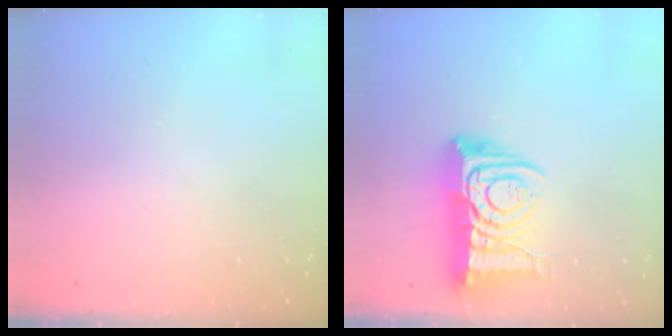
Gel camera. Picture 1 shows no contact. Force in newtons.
{"total": 13.5, "press": 13.4, "slide": 1.5}